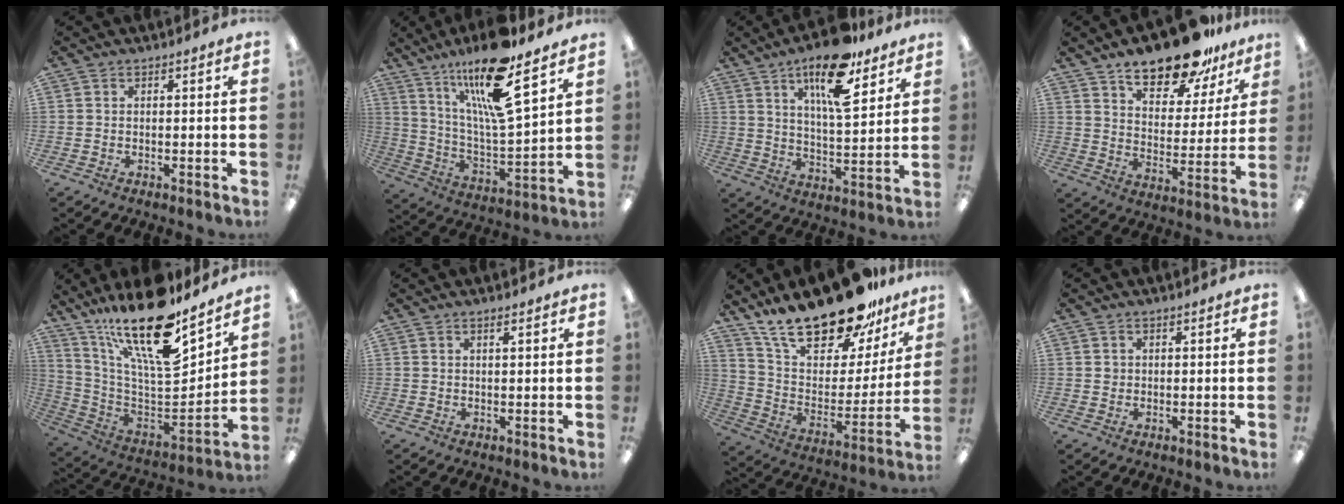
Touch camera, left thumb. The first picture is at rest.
{"total": 19.7, "force": [13.9, 4.0, 13.3], "torque": [-0.246, -0.076, 0.230]}
{"total": 16.7, "force": [10.9, 5.6, 11.3], "torque": [-0.179, -0.053, 0.177]}
{"total": 17.1, "force": [13.8, 6.4, 7.9], "torque": [-0.121, -0.089, 0.238]}
{"total": 24.5, "force": [17.7, 7.2, 15.4], "torque": [-0.278, -0.131, 0.301]}
{"total": 1.0, "force": [0.8, 0.1, 0.5], "torque": [-0.011, 0.000, 0.014]}
{"total": 25.2, "force": [20.0, 9.3, 12.2], "torque": [-0.197, -0.140, 0.345]}
{"total": 1.1, "force": [0.3, 1.0, 0.1], "torque": [-0.002, 0.005, 0.005]}